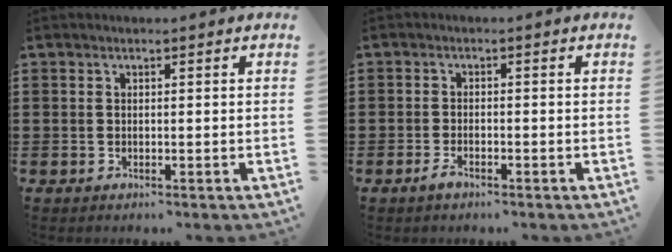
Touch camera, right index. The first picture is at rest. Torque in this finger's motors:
{"motor_torque": [-0.58, 1.55, 0.00, -0.01]}